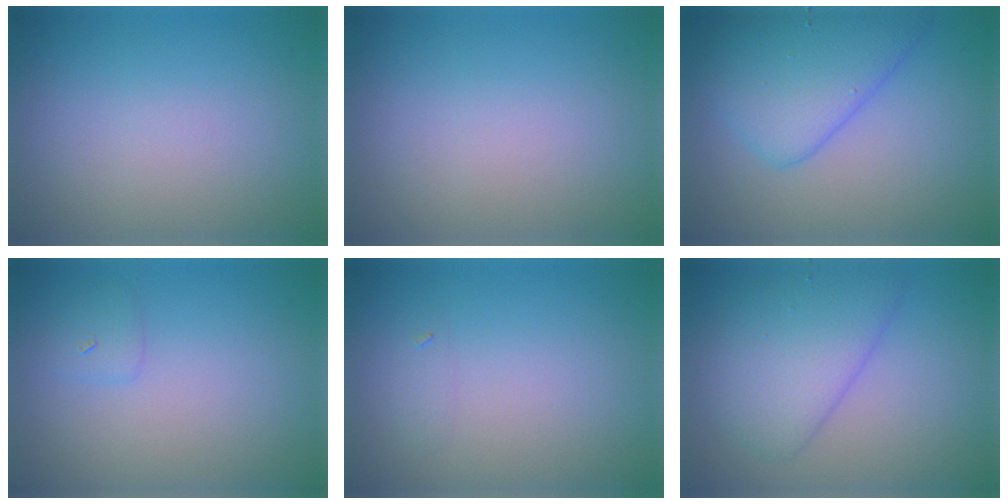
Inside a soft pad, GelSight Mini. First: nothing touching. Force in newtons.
{"total": 0.0}
{"total": 5.6, "press": 5.6, "slide": 0.2}
{"total": 0.5, "press": 0.5, "slide": 0.0}
{"total": 0.6, "press": 0.6, "slide": 0.0}
{"total": 5.1, "press": 5.1, "slide": 0.3}